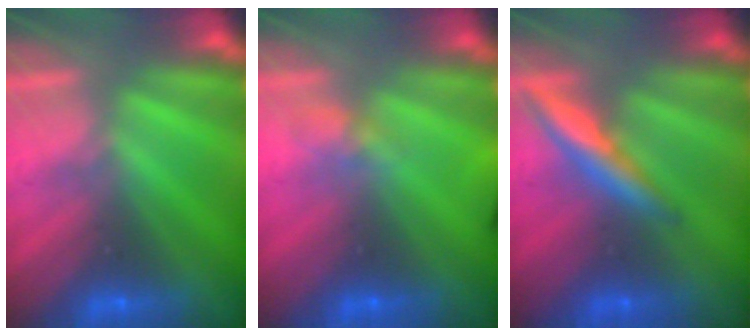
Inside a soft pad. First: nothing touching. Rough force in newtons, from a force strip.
{"total": 3.3}
{"total": 2.6}